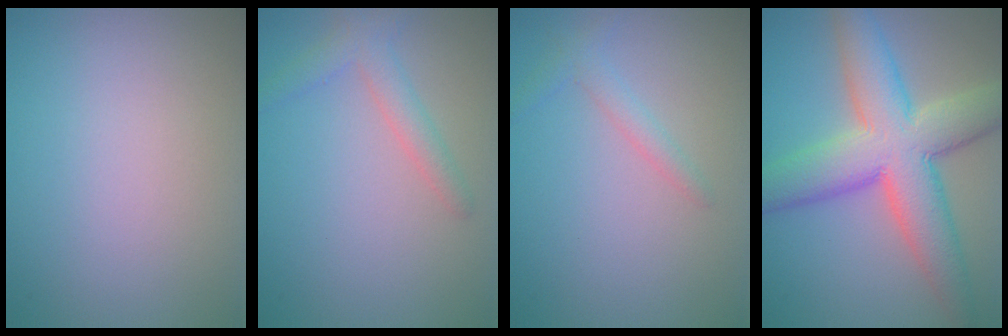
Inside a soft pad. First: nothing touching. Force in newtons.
{"total": 2.3, "press": 2.3, "slide": 0.1}
{"total": 1.5, "press": 1.4, "slide": 0.1}
{"total": 10.1, "press": 10.1, "slide": 0.3}